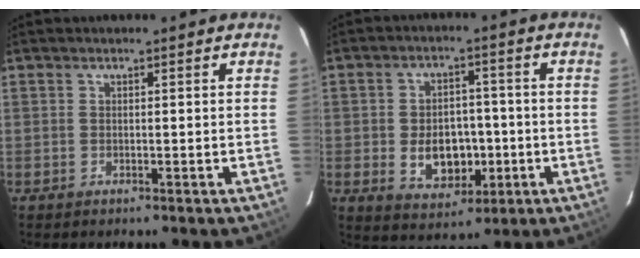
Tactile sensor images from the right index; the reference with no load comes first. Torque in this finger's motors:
{"motor_torque": [0.32, 0.00, 0.20, 0.08]}